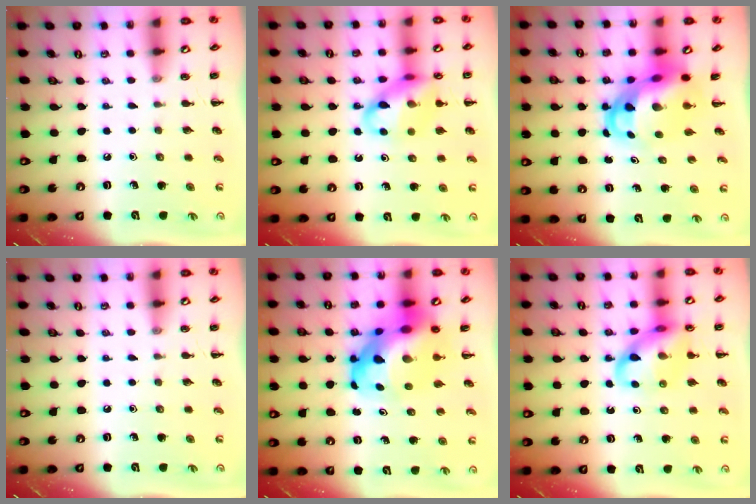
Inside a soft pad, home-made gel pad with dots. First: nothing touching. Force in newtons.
{"total": 14.7, "press": 14.5, "slide": 2.7}
{"total": 8.1, "press": 7.7, "slide": 2.3}
{"total": 0.0}
{"total": 15.9, "press": 15.4, "slide": 4.2}
{"total": 13.6, "press": 13.4, "slide": 1.9}